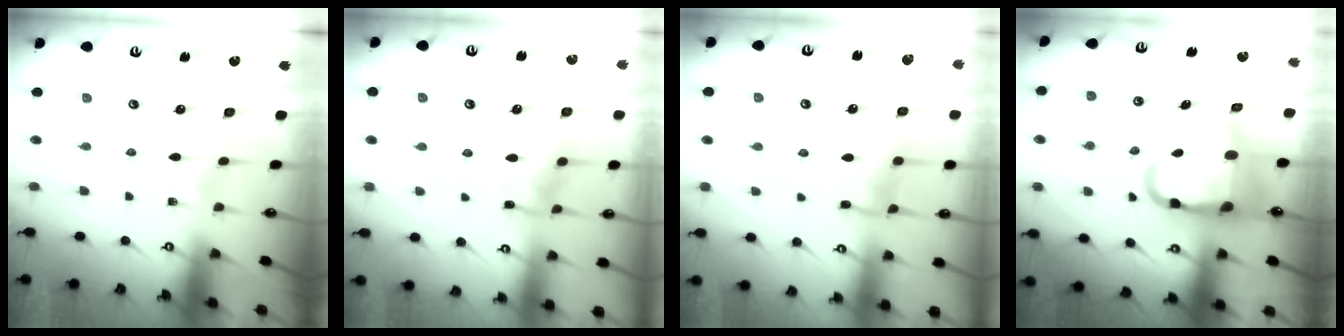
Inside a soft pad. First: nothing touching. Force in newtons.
{"total": 6.6, "press": 6.6, "slide": 0.7}
{"total": 8.5, "press": 8.5, "slide": 0.8}
{"total": 12.5, "press": 12.0, "slide": 3.2}